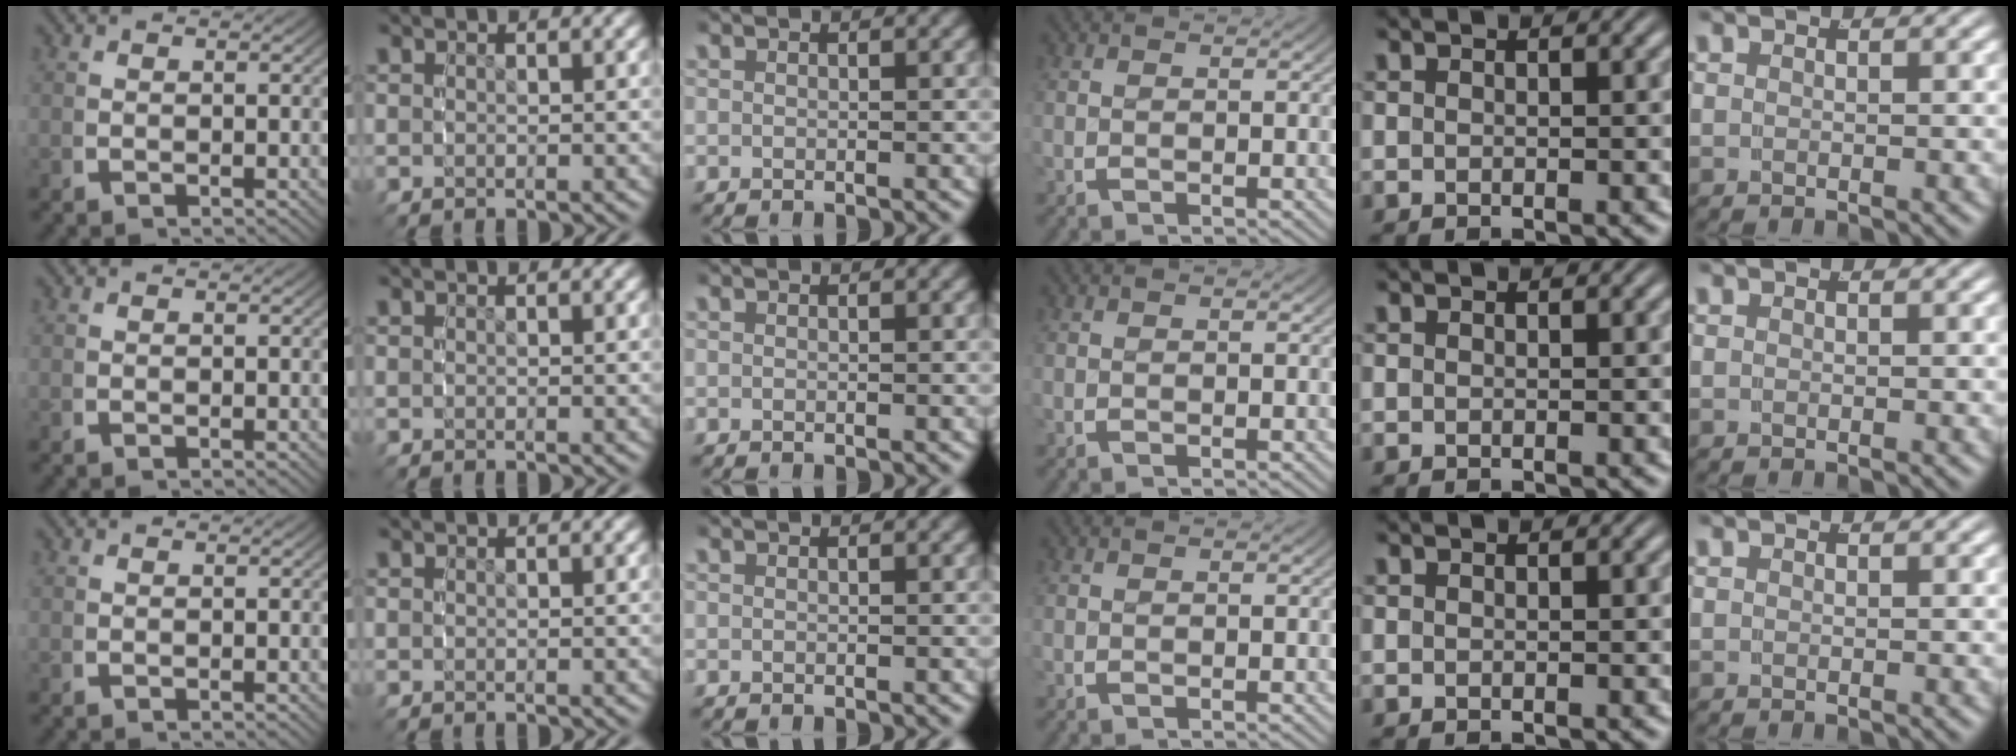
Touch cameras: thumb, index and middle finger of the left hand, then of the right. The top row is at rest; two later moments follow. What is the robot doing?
{"motion": "grasp_and_lifting", "object": "small bumper sticker"}